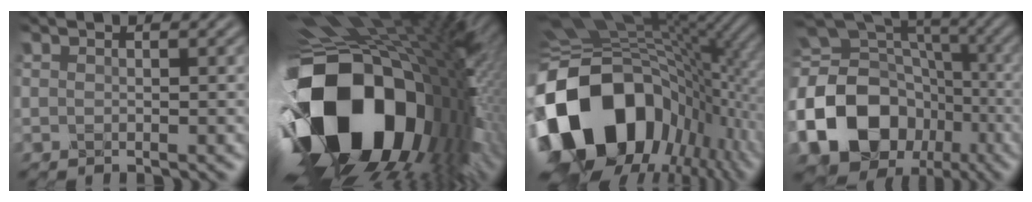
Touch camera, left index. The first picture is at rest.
{"total": 21.0, "force": [-4.7, 13.7, 15.2], "torque": [-0.322, -0.069, -0.057]}
{"total": 19.5, "force": [-4.4, 13.8, 13.1], "torque": [-0.282, -0.023, -0.075]}
{"total": 19.4, "force": [-6.3, 15.7, 9.6], "torque": [-0.208, -0.006, -0.128]}